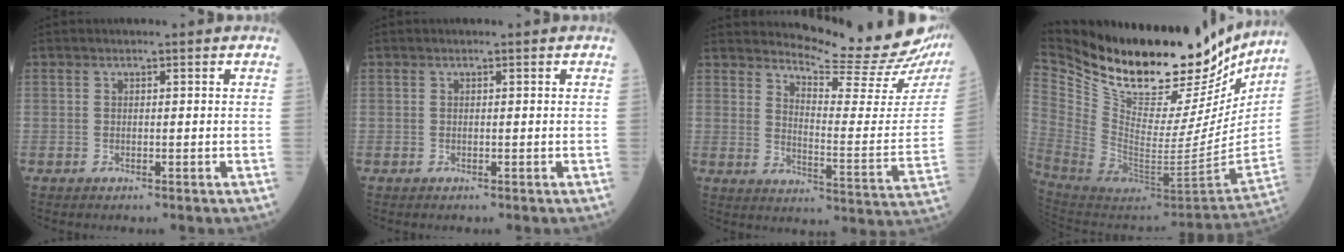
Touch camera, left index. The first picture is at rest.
{"total": 0.0}
{"total": 18.5, "force": [17.7, 0.7, 5.4], "torque": [-0.081, -0.117, 0.214]}
{"total": 33.7, "force": [28.1, 11.4, 14.8], "torque": [-0.286, -0.051, 0.435]}